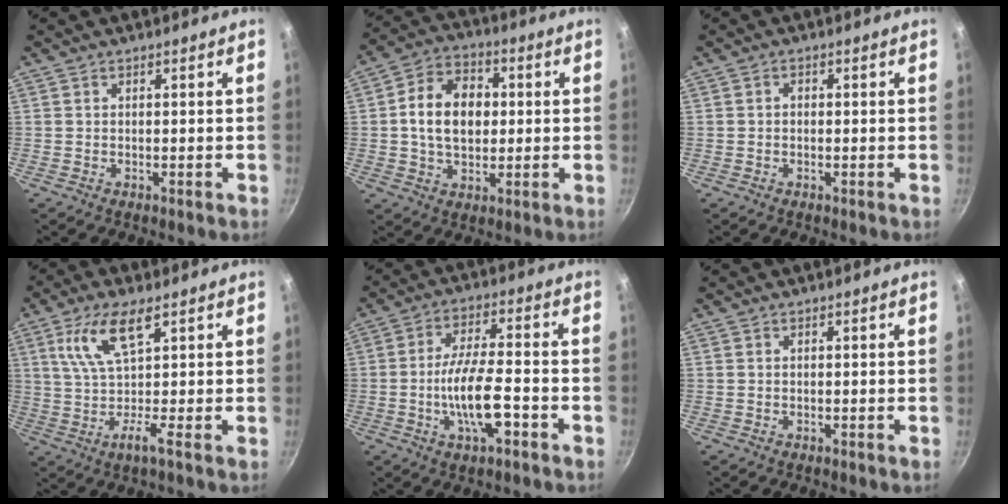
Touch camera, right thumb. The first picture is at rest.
{"total": 12.5, "force": [1.0, 8.8, 8.8], "torque": [-0.122, 0.017, 0.005]}
{"total": 1.0, "force": [-0.1, 0.8, 0.6], "torque": [-0.010, 0.006, -0.003]}
{"total": 8.9, "force": [2.8, 2.1, 8.1], "torque": [-0.157, 0.010, 0.047]}
{"total": 10.8, "force": [-3.9, 3.4, 9.5], "torque": [-0.169, 0.023, -0.072]}
{"total": 0.0}